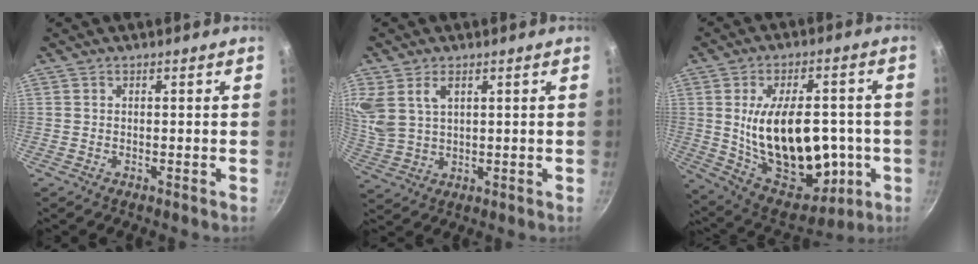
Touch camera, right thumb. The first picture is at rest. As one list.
[{"total": 9.7, "force": [3.8, 6.1, 6.5], "torque": [-0.157, -0.003, 0.088]}, {"total": 22.7, "force": [-1.8, 12.8, 18.7], "torque": [-0.281, 0.005, 0.007]}]